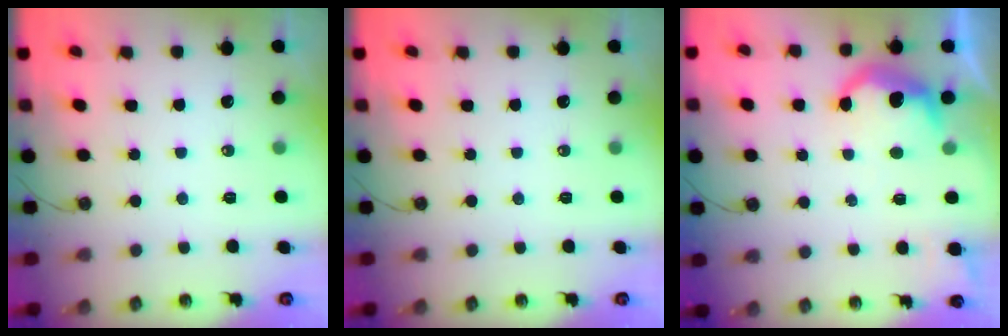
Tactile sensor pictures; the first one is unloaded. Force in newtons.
{"total": 0.0}
{"total": 9.9, "press": 9.8, "slide": 0.9}